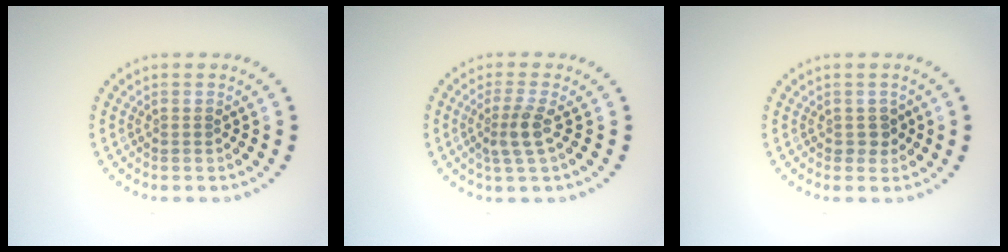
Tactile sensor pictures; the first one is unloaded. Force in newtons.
{"total": 2.3, "press": 1.8, "slide": 1.5}
{"total": 1.2, "press": 1.0, "slide": 0.6}